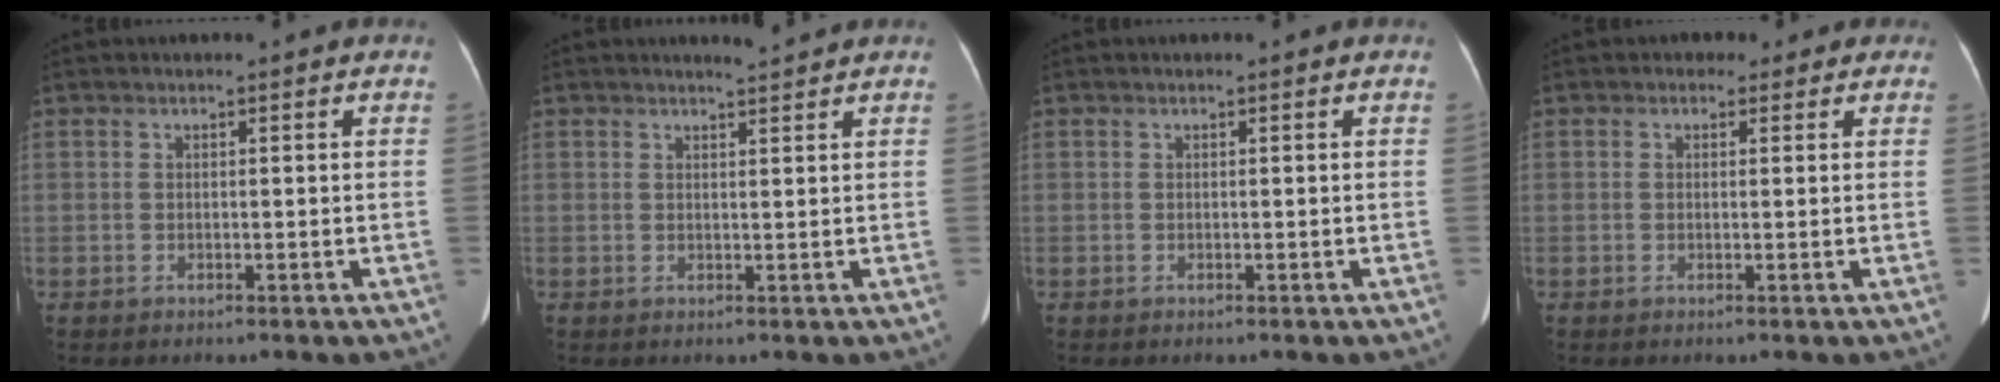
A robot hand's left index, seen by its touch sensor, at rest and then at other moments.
{"total": 1.3, "force": [1.2, -0.4, 0.0], "torque": [-0.005, -0.006, 0.025]}
{"total": 0.0}
{"total": 2.2, "force": [1.2, 1.8, 0.4], "torque": [0.005, 0.010, 0.008]}